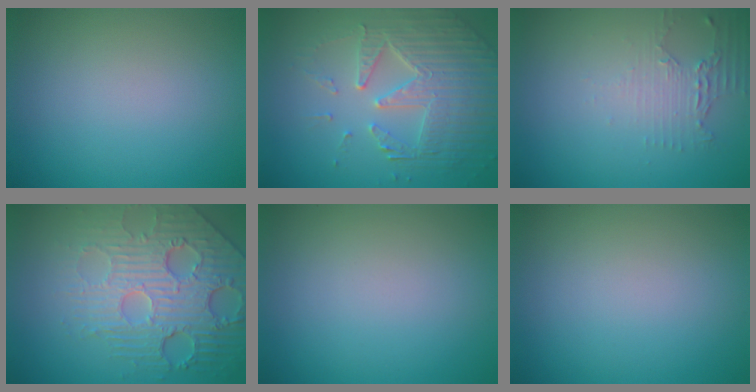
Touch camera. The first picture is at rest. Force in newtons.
{"total": 5.9, "press": 4.7, "slide": 3.6}
{"total": 2.3, "press": 1.6, "slide": 1.6}
{"total": 7.3, "press": 5.4, "slide": 5.0}
{"total": 0.0}
{"total": 0.0}